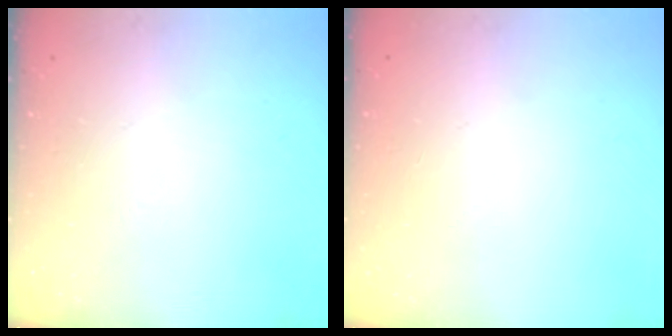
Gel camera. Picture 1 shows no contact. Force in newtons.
{"total": 0.0}